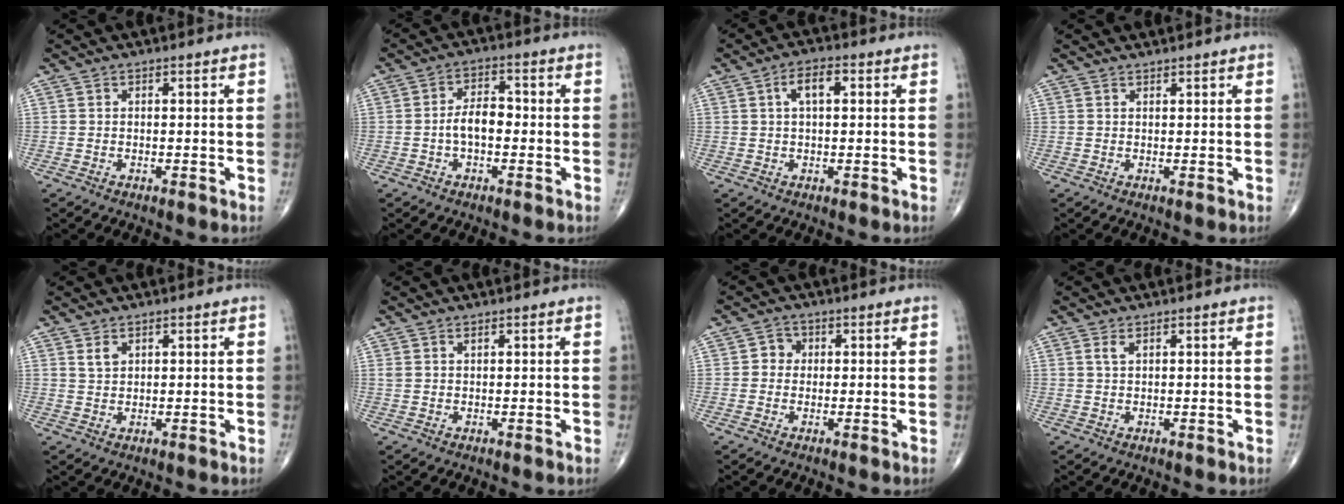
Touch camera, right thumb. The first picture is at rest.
{"total": 5.4, "force": [-0.9, 3.0, 4.3], "torque": [-0.071, 0.022, -0.023]}
{"total": 4.6, "force": [1.2, 2.1, 3.9], "torque": [-0.067, 0.012, 0.017]}
{"total": 0.7, "force": [0.7, -0.1, 0.0], "torque": [0.001, -0.007, 0.012]}
{"total": 1.9, "force": [1.1, 1.2, 1.1], "torque": [-0.017, -0.004, 0.026]}
{"total": 0.9, "force": [0.5, 0.3, 0.6], "torque": [-0.013, 0.008, 0.013]}
{"total": 2.6, "force": [0.2, 2.4, 0.9], "torque": [0.005, 0.007, -0.005]}
{"total": 1.2, "force": [0.6, 0.4, 0.9], "torque": [-0.022, 0.005, 0.015]}